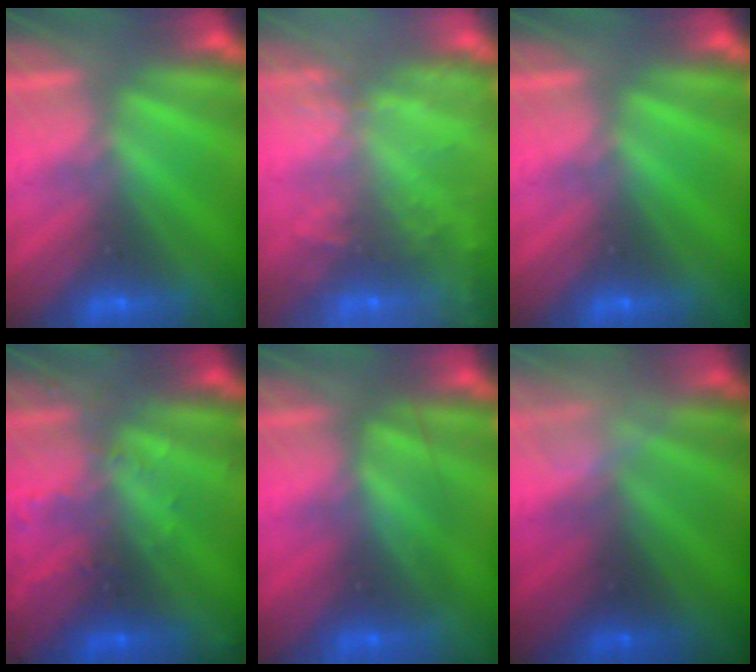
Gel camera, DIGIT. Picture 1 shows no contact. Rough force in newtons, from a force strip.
{"total": 8.9}
{"total": 0.0}
{"total": 2.9}
{"total": 2.4}
{"total": 2.4}